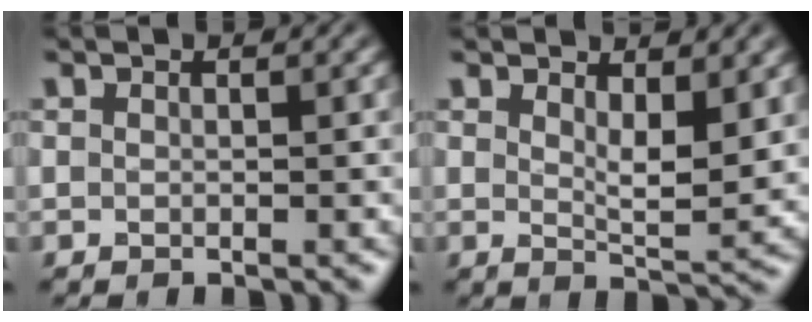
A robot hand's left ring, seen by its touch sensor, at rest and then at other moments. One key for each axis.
{"total": 4.0, "fx": 1.6, "fy": 1.2, "fz": 3.4, "tx": -0.058, "ty": -0.012, "tz": 0.031}